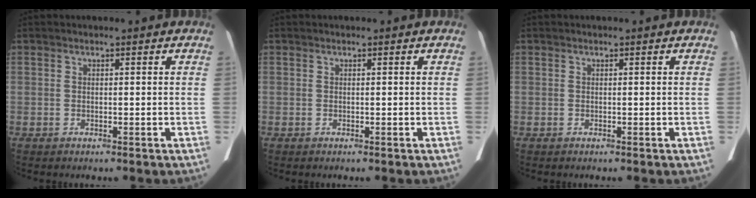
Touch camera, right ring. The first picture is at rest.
{"total": 0.0}
{"total": 0.0}